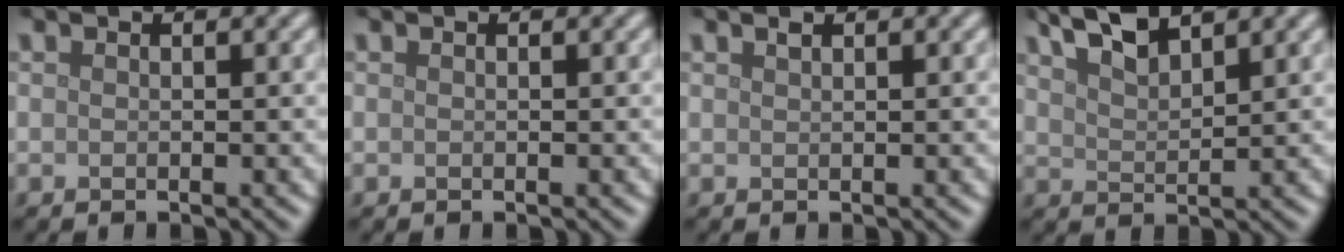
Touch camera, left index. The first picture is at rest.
{"total": 0.0}
{"total": 0.6, "force": [0.5, 0.1, 0.3], "torque": [-0.006, 0.002, 0.010]}
{"total": 4.1, "force": [3.2, 1.0, 2.3], "torque": [-0.050, 0.009, 0.062]}